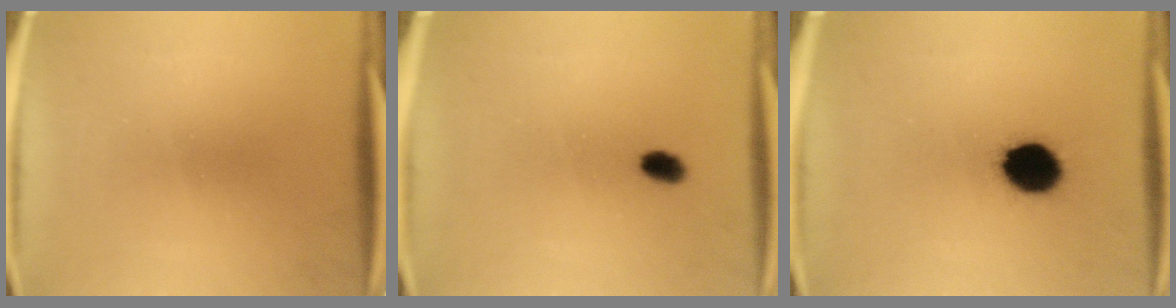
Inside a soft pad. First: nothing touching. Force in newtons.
{"total": 2.5}
{"total": 10.8}